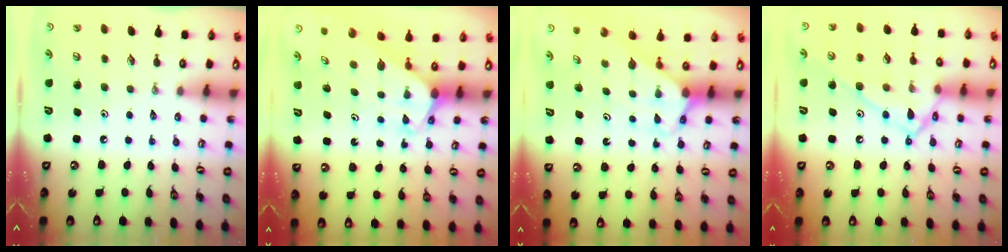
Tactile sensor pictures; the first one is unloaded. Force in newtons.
{"total": 2.0, "press": 2.0, "slide": 0.2}
{"total": 2.7, "press": 2.7, "slide": 0.1}
{"total": 14.6, "press": 14.6, "slide": 0.8}